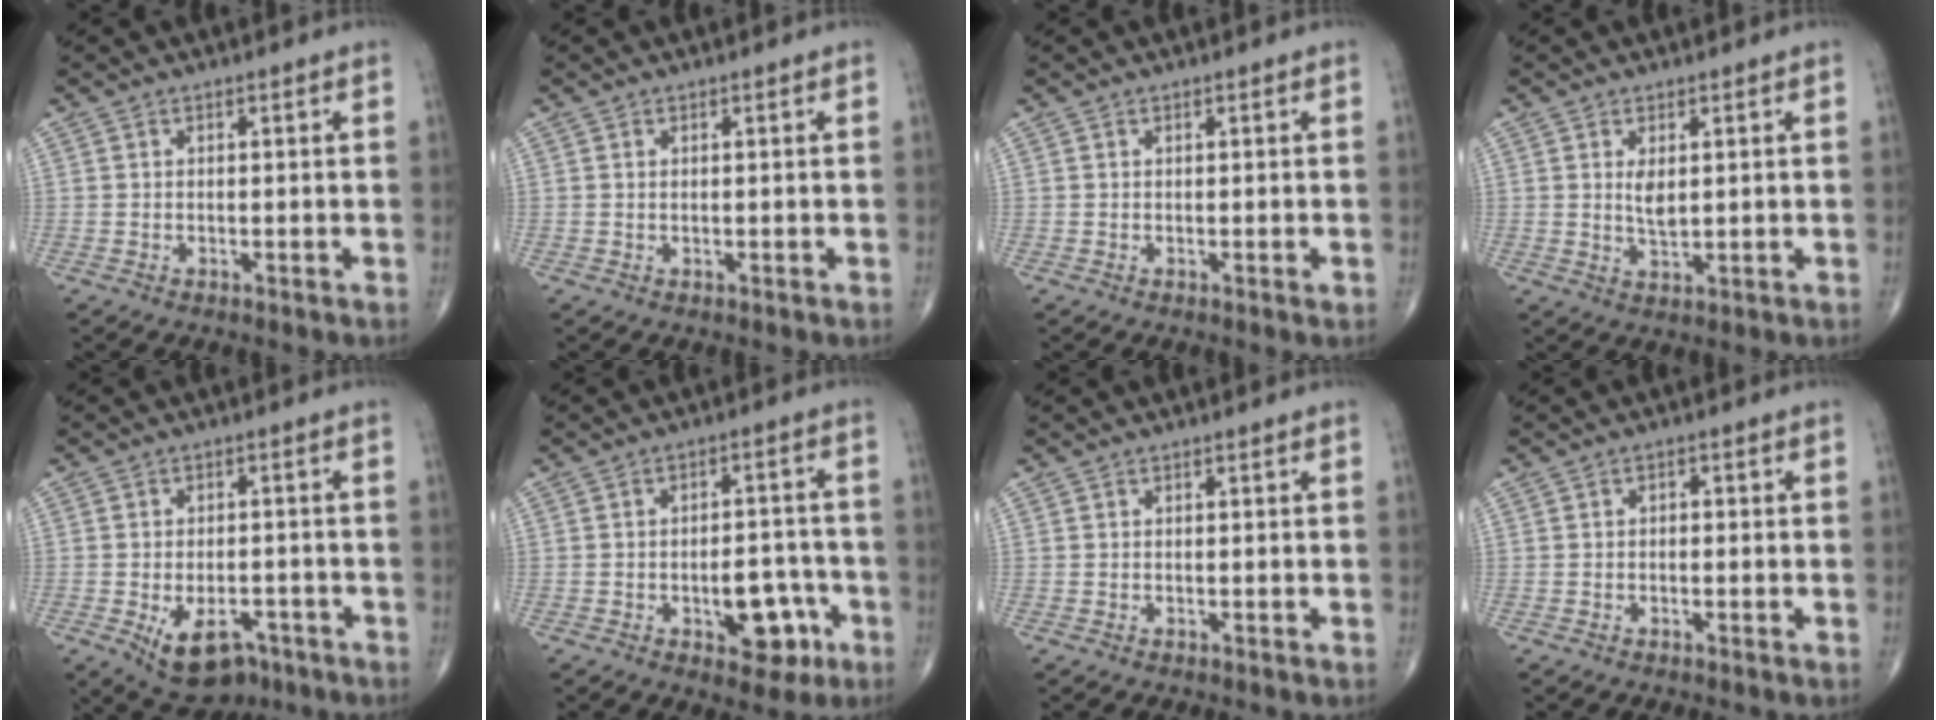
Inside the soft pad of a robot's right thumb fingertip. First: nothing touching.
{"total": 0.0}
{"total": 0.5, "force": [-0.1, 0.1, 0.5], "torque": [-0.007, -0.003, -0.002]}
{"total": 3.1, "force": [0.8, 1.4, 2.7], "torque": [-0.042, -0.011, 0.019]}
{"total": 9.8, "force": [-4.8, 5.7, 6.4], "torque": [-0.083, 0.015, -0.064]}
{"total": 9.5, "force": [-3.6, 5.2, 7.2], "torque": [-0.069, 0.029, -0.041]}
{"total": 0.0}
{"total": 0.9, "force": [-0.1, 0.7, 0.6], "torque": [0.002, 0.006, -0.005]}